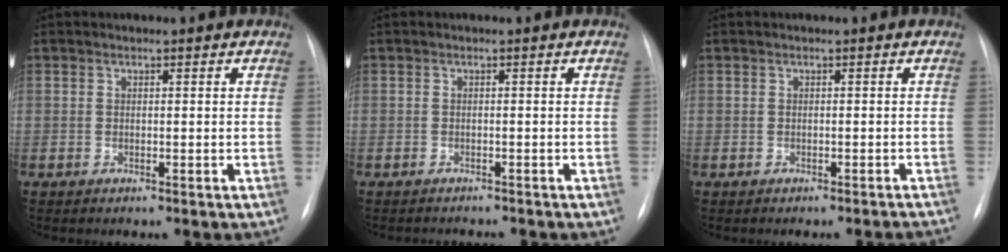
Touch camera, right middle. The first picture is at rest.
{"total": 2.8, "force": [-2.7, 0.6, 0.5], "torque": [-0.001, -0.006, -0.030]}
{"total": 1.9, "force": [-1.8, -0.2, 0.5], "torque": [-0.005, 0.001, -0.020]}